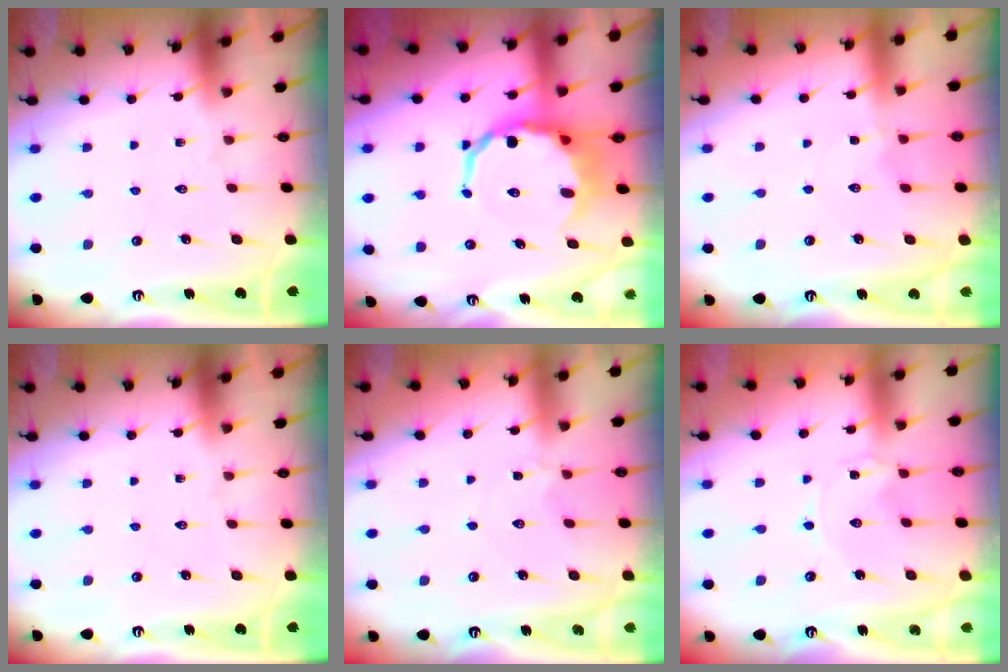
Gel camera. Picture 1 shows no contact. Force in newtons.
{"total": 9.2, "press": 8.9, "slide": 2.6}
{"total": 2.3, "press": 2.2, "slide": 0.5}
{"total": 0.0}
{"total": 2.6, "press": 2.5, "slide": 0.4}
{"total": 0.0}